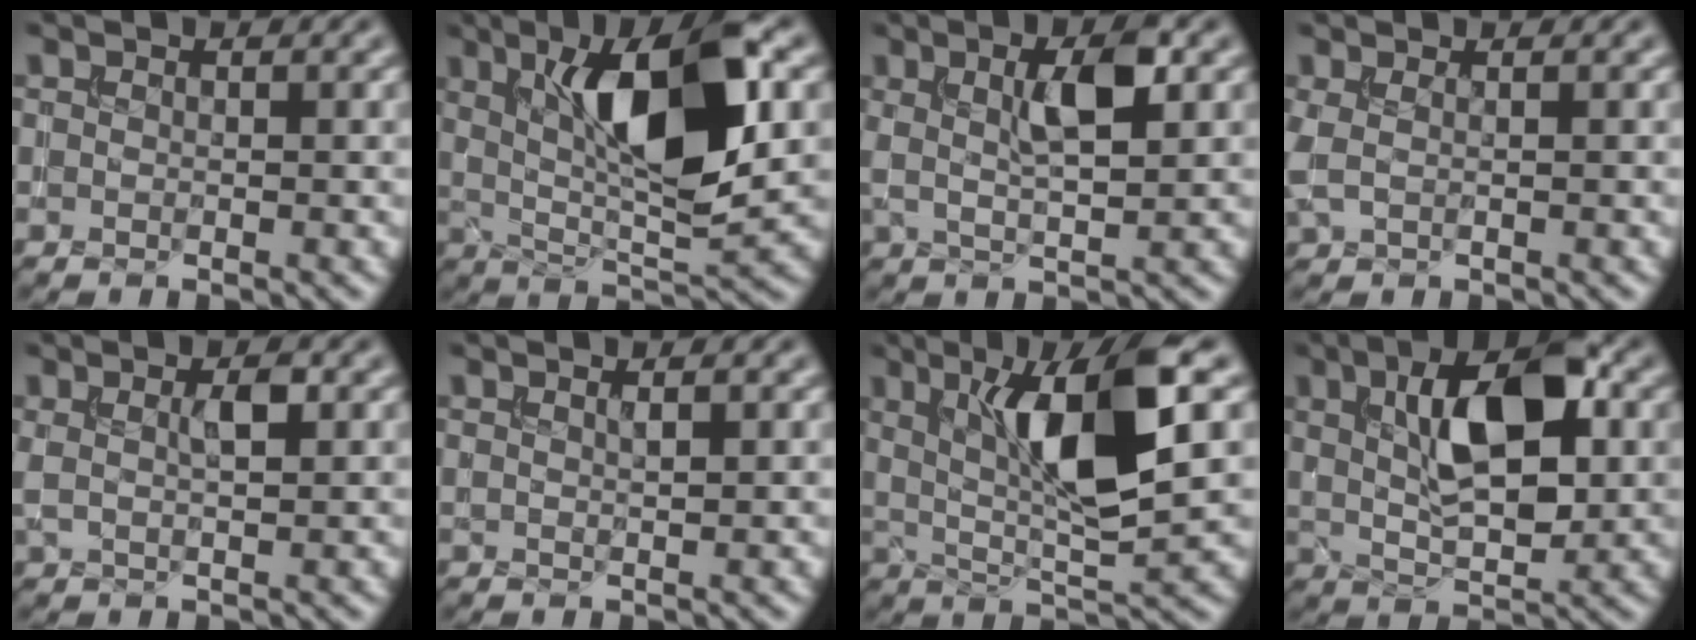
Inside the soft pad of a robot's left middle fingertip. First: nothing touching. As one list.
[{"total": 10.7, "force": [2.7, 3.3, 9.8], "torque": [-0.154, 0.003, 0.046]}, {"total": 4.8, "force": [1.4, 1.2, 4.4], "torque": [-0.080, 0.005, 0.022]}, {"total": 1.4, "force": [0.4, 0.6, 1.2], "torque": [-0.031, 0.005, 0.006]}, {"total": 2.4, "force": [0.8, 0.6, 2.1], "torque": [-0.041, 0.002, 0.012]}, {"total": 1.1, "force": [0.6, 0.2, 0.9], "torque": [-0.012, 0.003, 0.009]}, {"total": 9.2, "force": [2.4, 2.2, 8.7], "torque": [-0.141, -0.001, 0.043]}, {"total": 8.6, "force": [2.4, 3.6, 7.4], "torque": [-0.122, 0.007, 0.040]}]